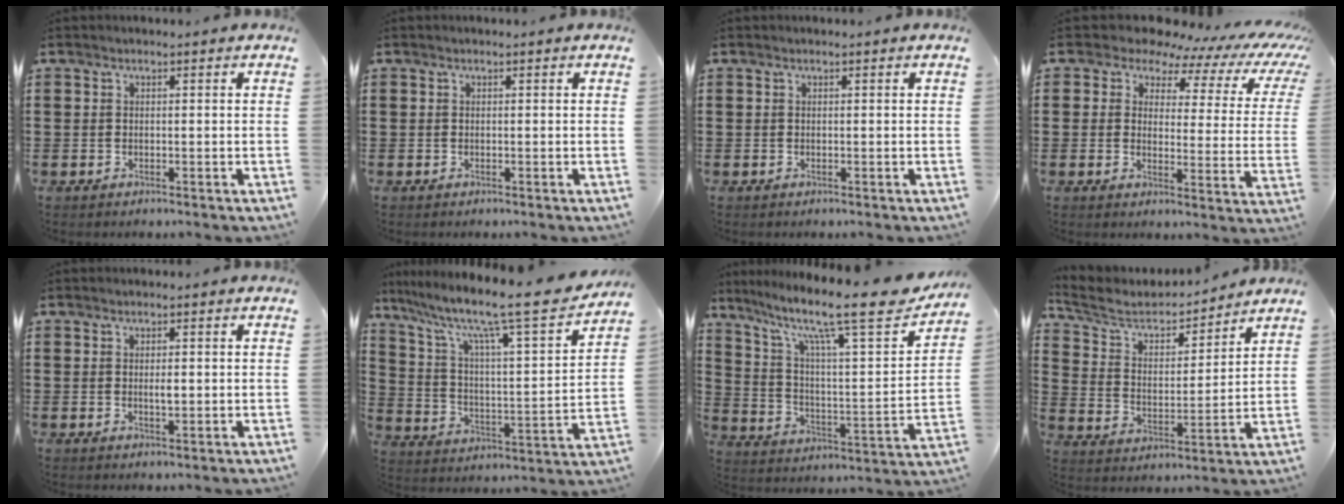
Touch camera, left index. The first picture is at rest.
{"total": 0.0}
{"total": 0.0}
{"total": 6.3, "force": [5.3, 2.9, 1.8], "torque": [-0.056, -0.032, 0.086]}
{"total": 1.6, "force": [0.1, 0.4, 1.6], "torque": [-0.029, 0.000, 0.002]}
{"total": 10.7, "force": [8.3, 0.8, 6.7], "torque": [-0.145, -0.064, 0.125]}
{"total": 14.3, "force": [10.5, 2.1, 9.5], "torque": [-0.186, -0.069, 0.162]}
{"total": 5.5, "force": [4.6, 2.1, 2.1], "torque": [-0.066, -0.025, 0.073]}